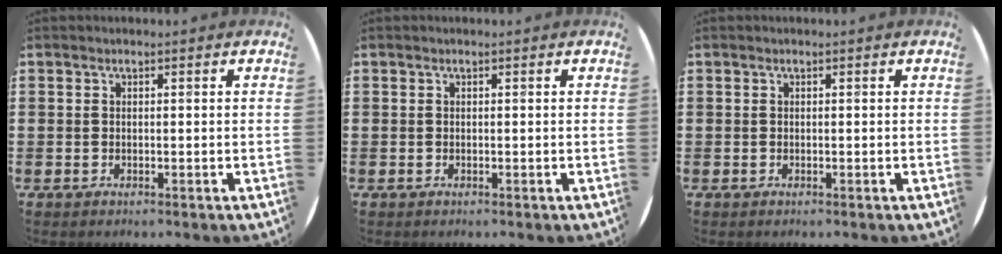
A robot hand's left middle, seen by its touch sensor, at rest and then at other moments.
{"total": 0.0}
{"total": 0.0}